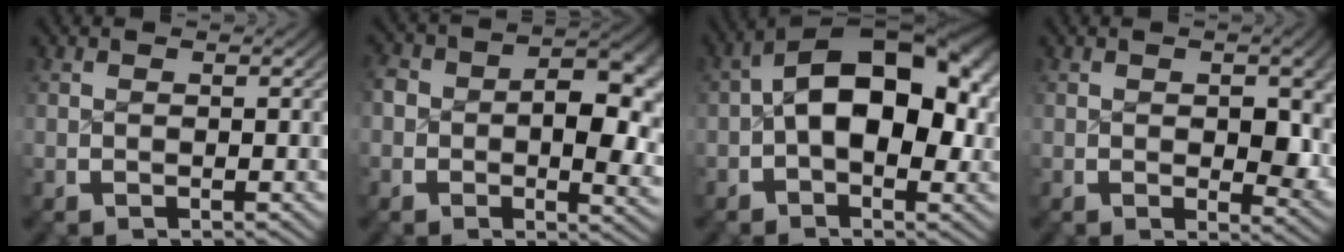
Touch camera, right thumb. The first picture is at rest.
{"total": 7.4, "force": [0.2, 4.6, 5.8], "torque": [-0.071, -0.019, 0.001]}
{"total": 13.4, "force": [0.7, 8.4, 10.5], "torque": [-0.152, -0.015, 0.006]}
{"total": 4.2, "force": [0.3, 2.4, 3.5], "torque": [-0.040, -0.026, 0.012]}